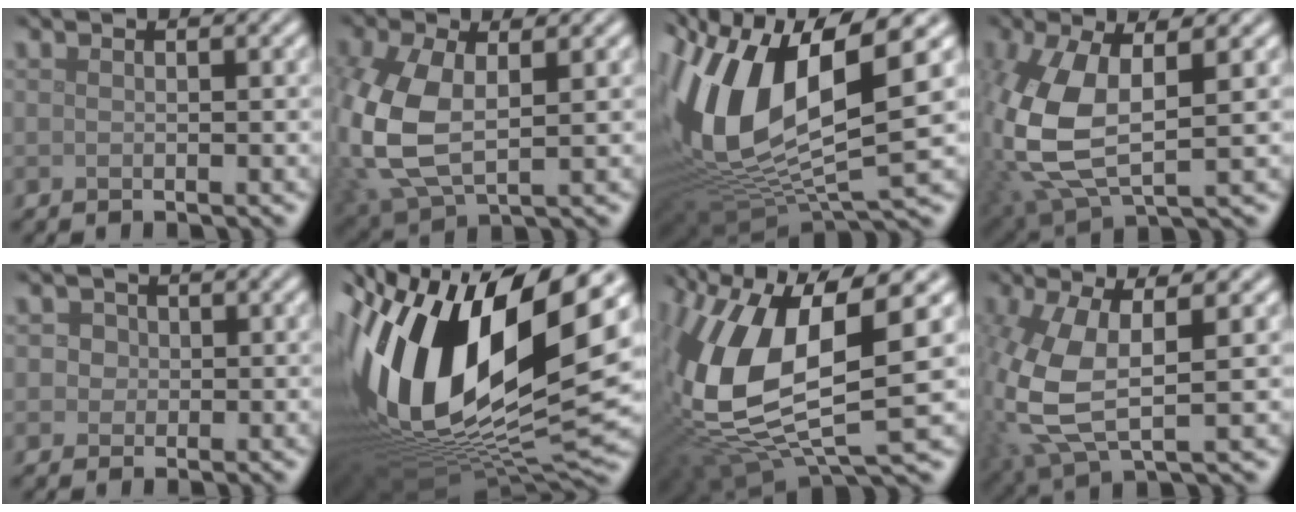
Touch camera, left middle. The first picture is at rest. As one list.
[{"total": 9.0, "force": [0.3, 5.2, 7.3], "torque": [-0.195, -0.007, 0.013]}, {"total": 14.7, "force": [3.0, 6.6, 12.8], "torque": [-0.280, -0.004, 0.052]}, {"total": 10.4, "force": [0.1, 5.4, 8.9], "torque": [-0.225, -0.014, 0.008]}, {"total": 2.6, "force": [0.8, 2.2, 1.0], "torque": [0.000, 0.013, 0.000]}, {"total": 20.2, "force": [2.8, 9.3, 17.8], "torque": [-0.354, -0.026, 0.056]}, {"total": 13.7, "force": [1.9, 6.3, 12.0], "torque": [-0.264, -0.008, 0.034]}, {"total": 8.5, "force": [0.4, 3.8, 7.6], "torque": [-0.190, -0.005, 0.009]}]